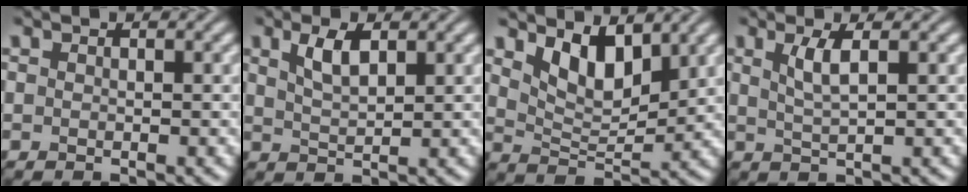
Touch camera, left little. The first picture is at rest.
{"total": 2.8, "force": [1.5, 1.0, 2.2], "torque": [-0.048, 0.002, 0.030]}
{"total": 4.9, "force": [2.8, 2.2, 3.4], "torque": [-0.071, -0.012, 0.048]}
{"total": 2.4, "force": [0.9, 0.5, 2.2], "torque": [-0.043, -0.001, 0.017]}